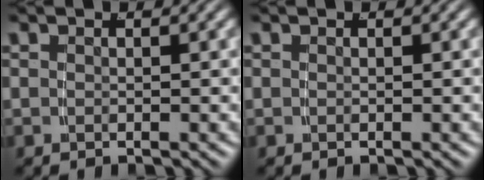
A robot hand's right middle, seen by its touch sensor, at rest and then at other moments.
{"total": 0.0}